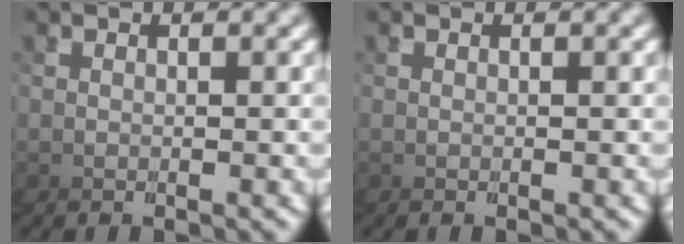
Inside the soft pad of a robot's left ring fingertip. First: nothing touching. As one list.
[{"total": 0.0}]